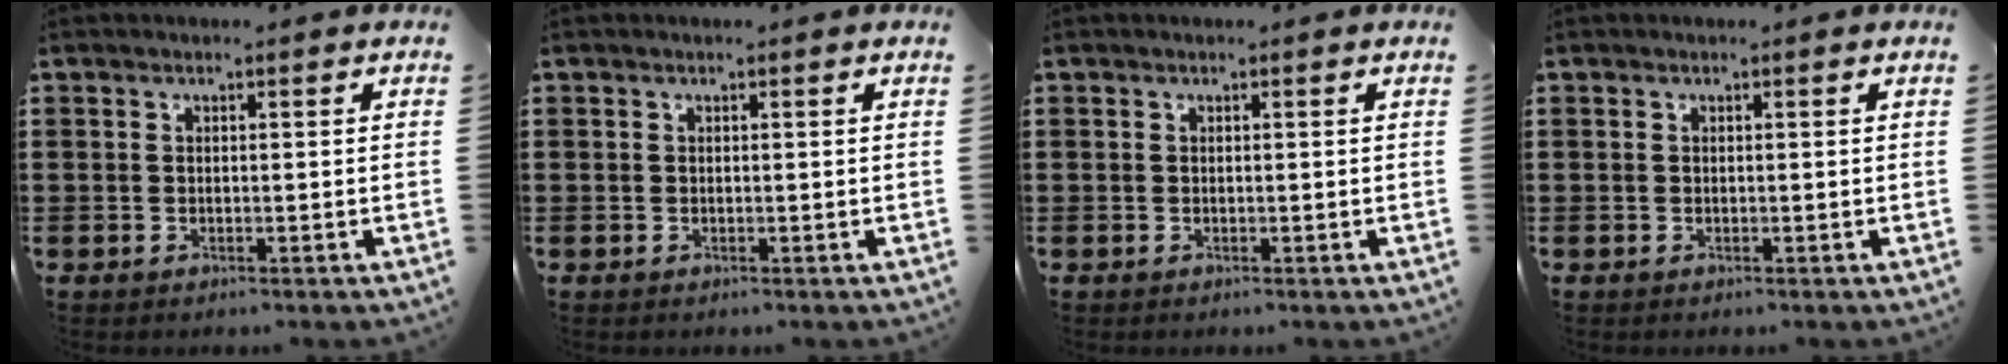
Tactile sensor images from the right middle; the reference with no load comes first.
{"total": 0.0}
{"total": 0.0}
{"total": 0.0}